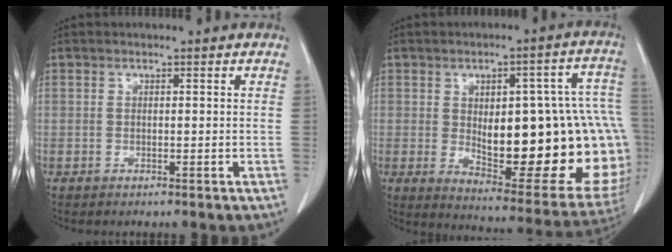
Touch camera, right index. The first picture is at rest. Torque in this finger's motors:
{"motor_torque": [1.31, 0.08, 1.00, 0.10]}